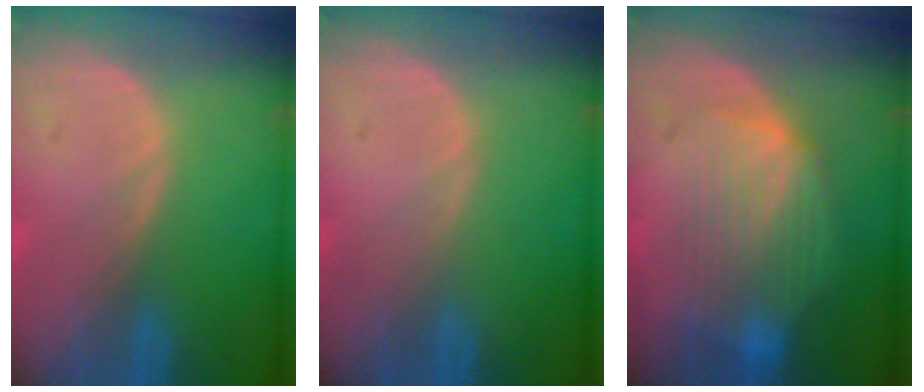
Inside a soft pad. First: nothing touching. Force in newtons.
{"total": 0.0}
{"total": 8.3, "press": 7.8, "slide": 2.9}